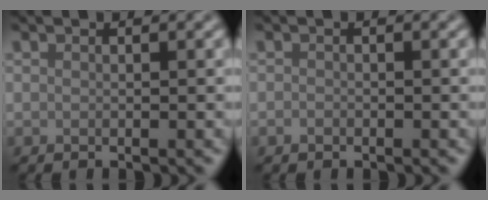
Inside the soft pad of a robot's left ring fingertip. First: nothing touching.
{"total": 0.7, "force": [-0.4, 0.5, 0.2], "torque": [-0.002, -0.003, -0.009]}